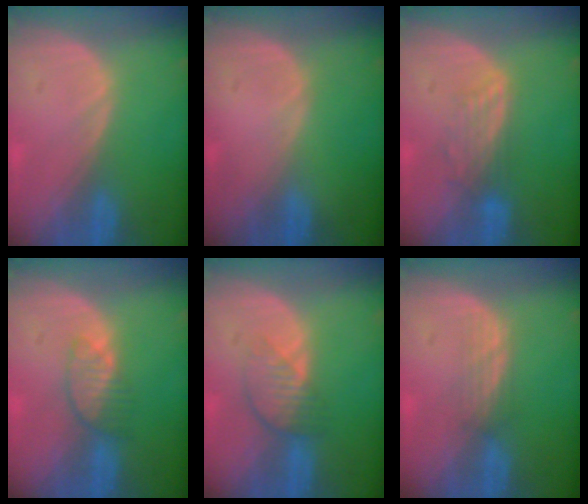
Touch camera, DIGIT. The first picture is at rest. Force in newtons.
{"total": 0.0}
{"total": 3.9, "press": 3.3, "slide": 2.1}
{"total": 3.6, "press": 3.5, "slide": 1.1}
{"total": 4.0, "press": 3.7, "slide": 1.6}
{"total": 2.1, "press": 2.1, "slide": 0.2}